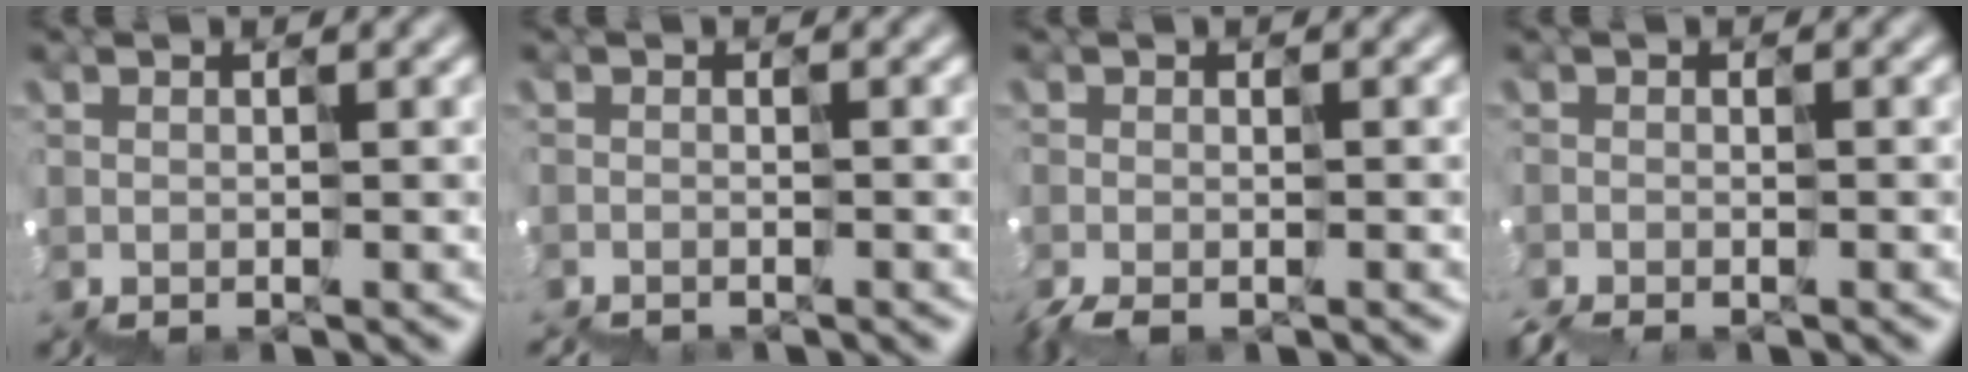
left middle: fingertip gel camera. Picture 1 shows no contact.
{"total": 1.1, "force": [-1.0, 0.0, -0.4], "torque": [0.012, -0.007, -0.007]}
{"total": 1.1, "force": [-1.1, -0.2, -0.1], "torque": [-0.021, -0.013, -0.020]}
{"total": 1.9, "force": [-1.7, 0.3, 0.6], "torque": [-0.006, -0.014, -0.023]}